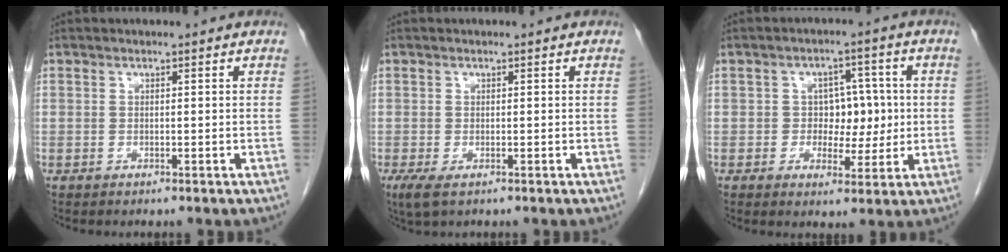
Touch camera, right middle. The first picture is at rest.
{"total": 2.2, "force": [-1.1, 0.8, 1.8], "torque": [-0.040, -0.009, -0.016]}
{"total": 5.9, "force": [0.1, 4.1, 4.2], "torque": [-0.050, 0.015, 0.006]}